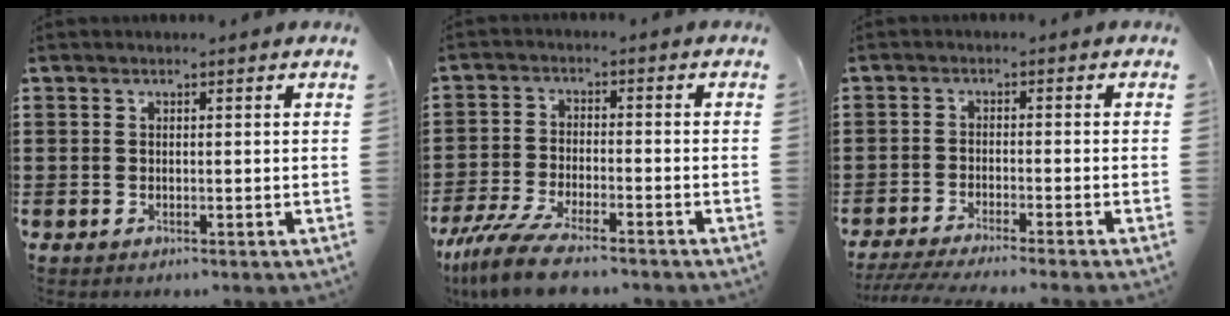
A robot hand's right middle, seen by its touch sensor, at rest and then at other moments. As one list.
[{"total": 6.9, "force": [-5.8, 1.0, 3.7], "torque": [-0.091, -0.009, -0.113]}, {"total": 2.9, "force": [-2.6, -0.3, 1.2], "torque": [-0.027, -0.005, -0.054]}]